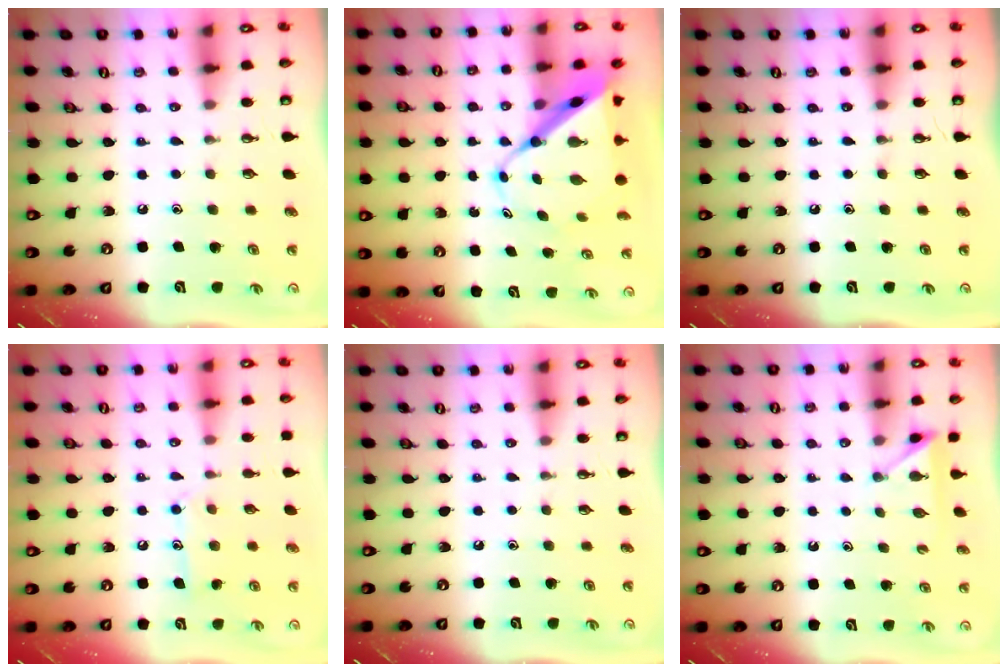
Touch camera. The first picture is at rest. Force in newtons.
{"total": 11.2, "press": 11.1, "slide": 1.1}
{"total": 0.0}
{"total": 9.4, "press": 9.4, "slide": 0.7}
{"total": 0.0}
{"total": 3.0, "press": 3.0, "slide": 0.4}